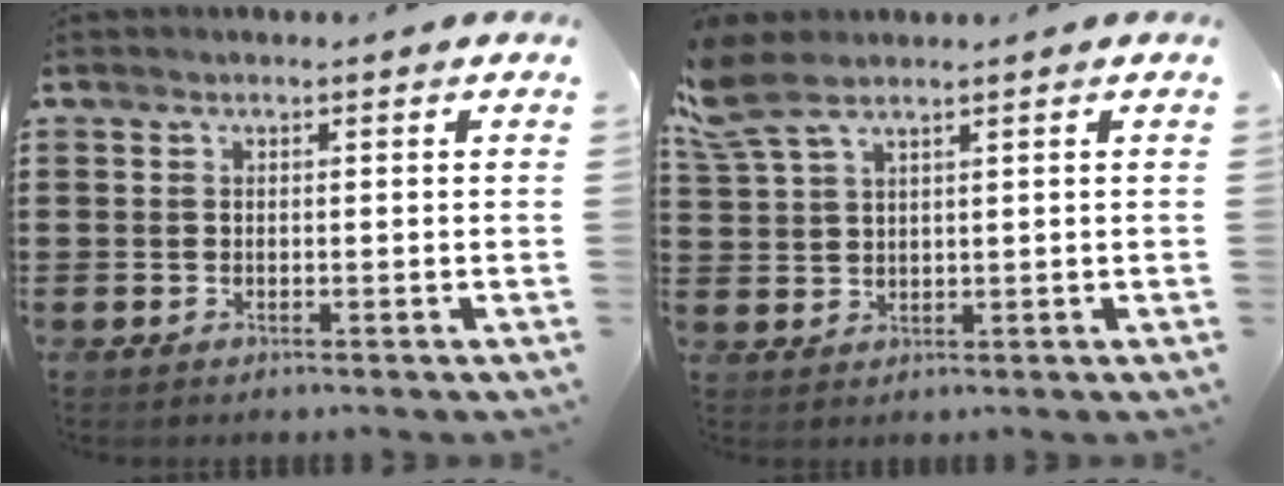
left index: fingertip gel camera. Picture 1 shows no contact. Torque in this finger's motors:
{"motor_torque": [0.46, -0.60, 0.64, 0.19]}